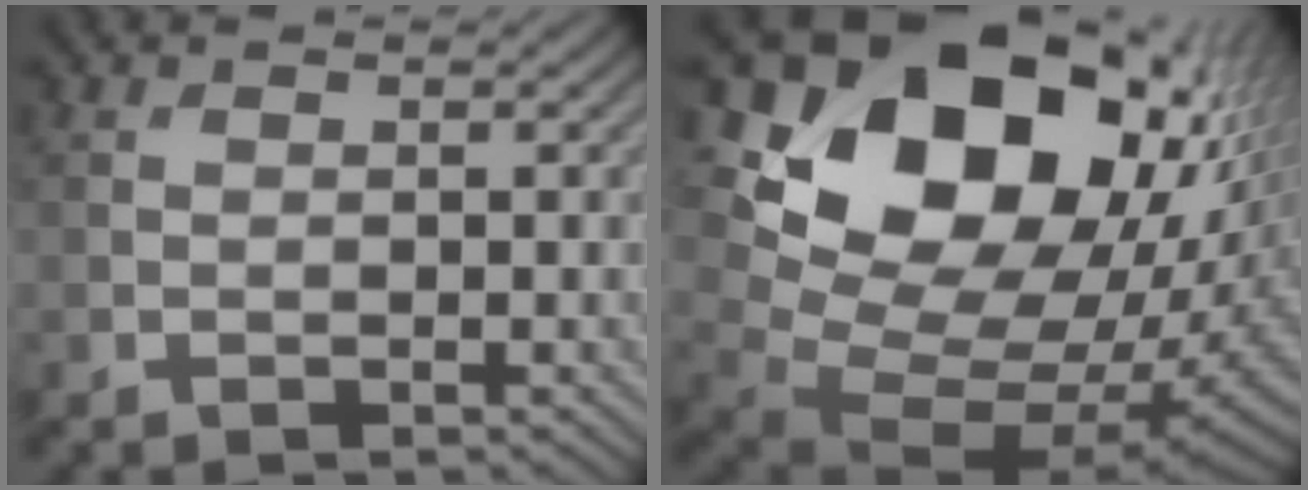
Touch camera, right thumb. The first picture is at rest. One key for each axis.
{"total": 23.0, "fx": 8.0, "fy": 16.4, "fz": 14.0, "tx": -0.307, "ty": 0.017, "tz": 0.173}